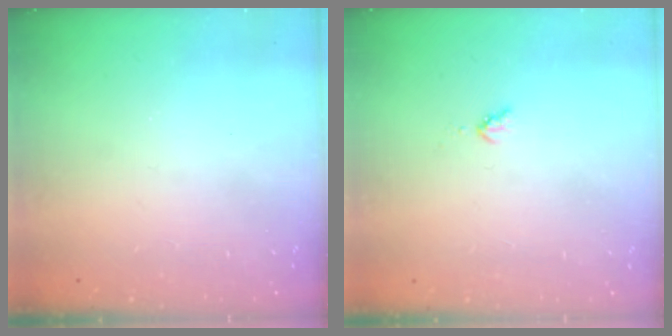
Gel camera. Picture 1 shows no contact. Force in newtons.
{"total": 2.8, "press": 2.8, "slide": 0.4}